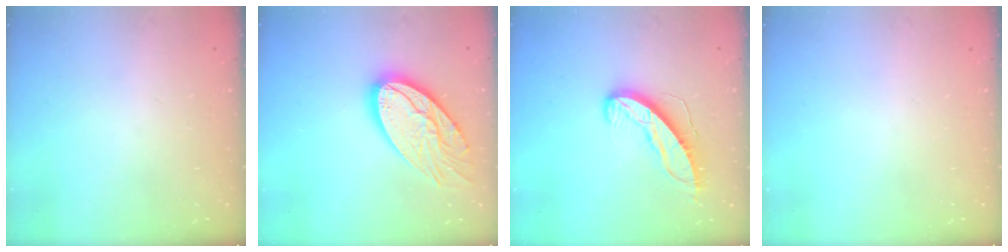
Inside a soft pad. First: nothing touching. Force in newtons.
{"total": 18.9, "press": 18.9, "slide": 1.4}
{"total": 9.6, "press": 9.6, "slide": 0.2}
{"total": 0.0}